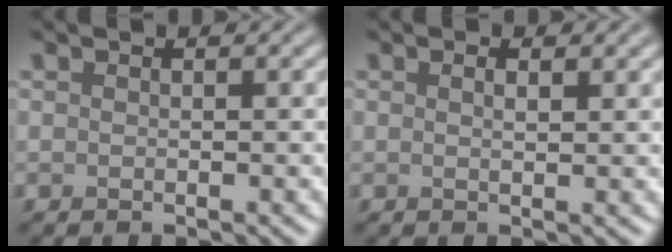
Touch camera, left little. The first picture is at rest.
{"total": 1.4, "force": [0.8, 0.4, 1.0], "torque": [-0.009, -0.007, 0.007]}